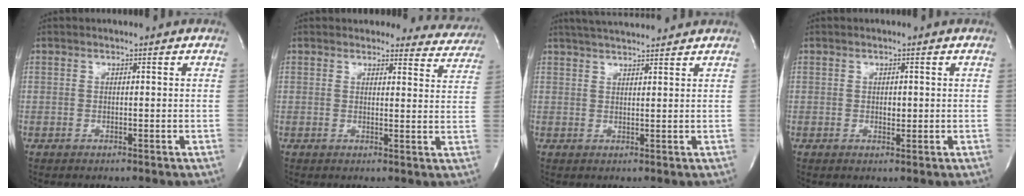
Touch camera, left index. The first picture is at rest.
{"total": 8.5, "force": [8.1, 2.4, -0.7], "torque": [0.050, -0.030, 0.055]}
{"total": 8.3, "force": [7.6, 0.3, 3.1], "torque": [-0.059, 0.029, 0.116]}
{"total": 1.1, "force": [0.1, 0.7, 0.9], "torque": [-0.011, 0.000, 0.003]}